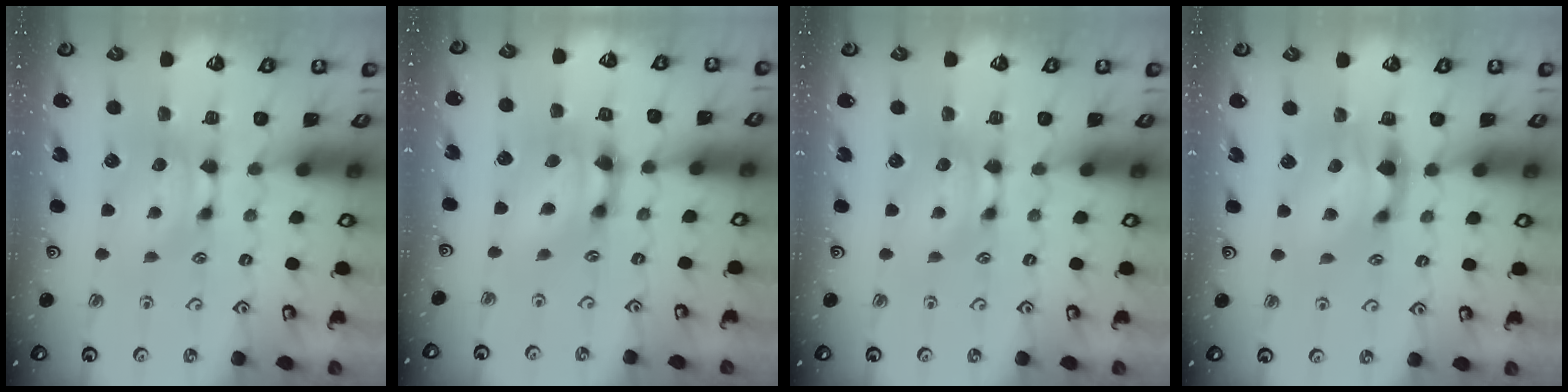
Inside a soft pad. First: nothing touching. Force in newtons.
{"total": 3.2, "press": 2.6, "slide": 1.8}
{"total": 0.0}
{"total": 1.7, "press": 1.2, "slide": 1.3}